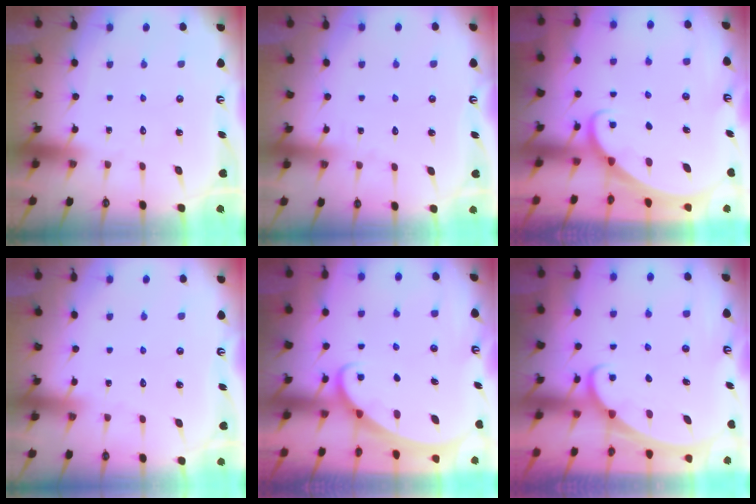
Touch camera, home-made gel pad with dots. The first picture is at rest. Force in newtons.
{"total": 2.6, "press": 2.6, "slide": 0.3}
{"total": 1.8, "press": 1.8, "slide": 0.1}
{"total": 2.2, "press": 2.2, "slide": 0.3}
{"total": 1.7, "press": 1.7, "slide": 0.2}
{"total": 1.9, "press": 1.9, "slide": 0.1}